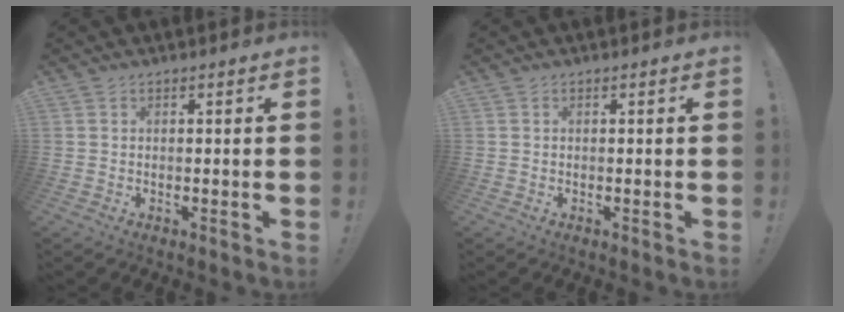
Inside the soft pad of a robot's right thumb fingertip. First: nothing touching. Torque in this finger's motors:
{"motor_torque": [-0.22, 0.01, -0.07, 0.18, -0.02]}